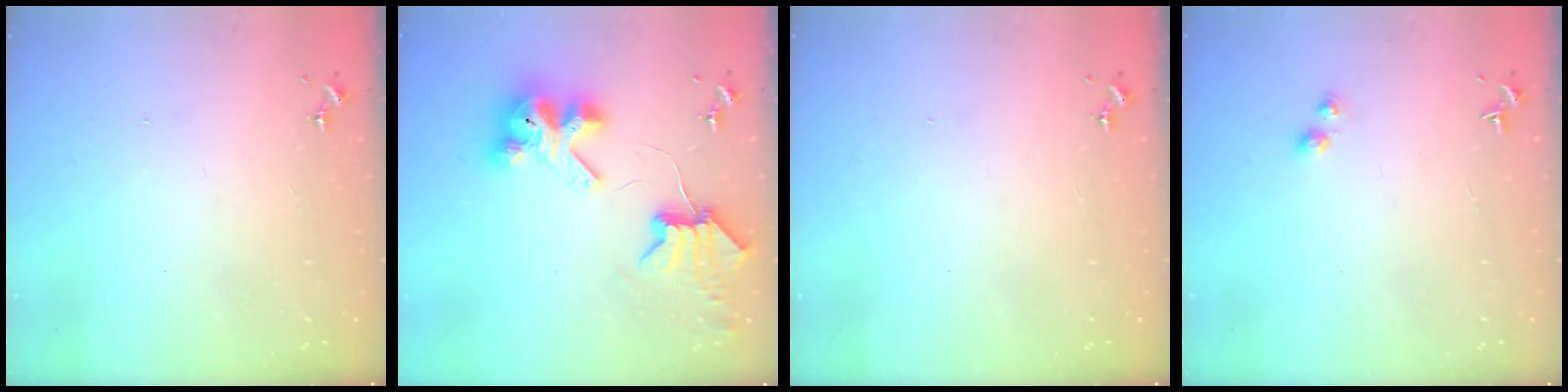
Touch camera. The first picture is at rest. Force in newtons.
{"total": 9.1, "press": 9.1, "slide": 1.1}
{"total": 0.0}
{"total": 3.3, "press": 3.2, "slide": 0.6}